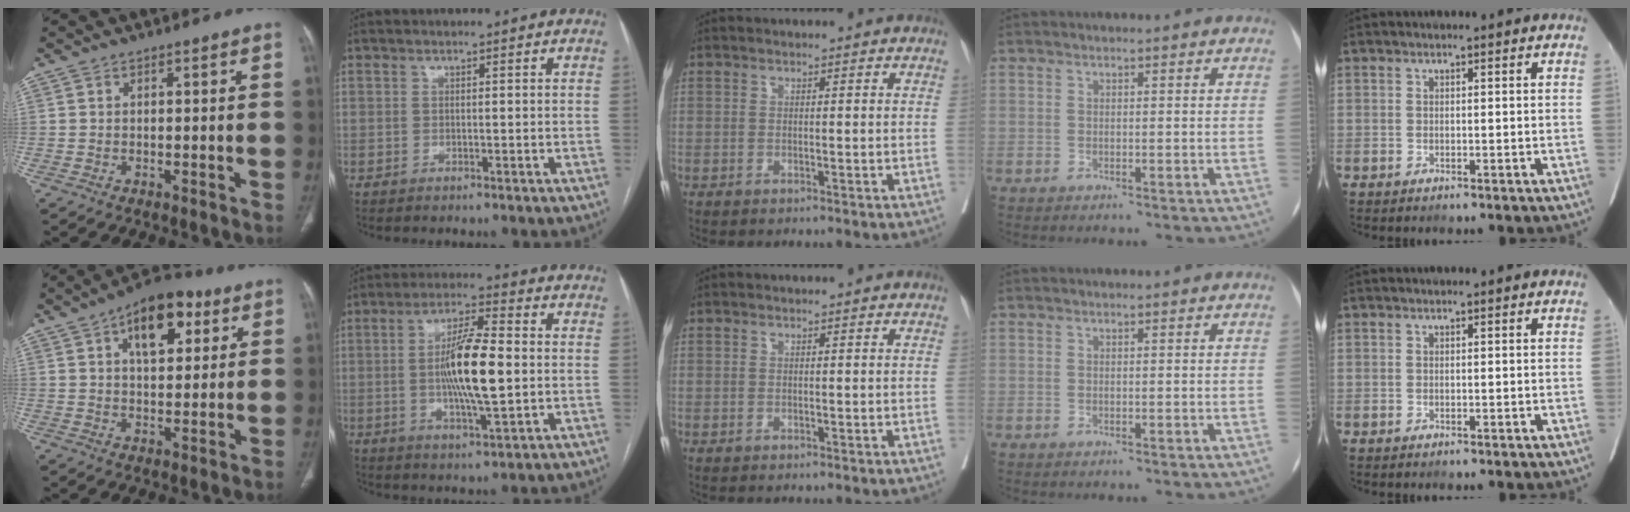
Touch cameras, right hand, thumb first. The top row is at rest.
{"thumb": {"total": 12.7, "force": [5.3, 6.7, 9.4], "torque": [-0.108, -0.002, 0.076]}, "index": {"total": 11.9, "force": [-0.6, 1.8, 11.7], "torque": [-0.216, 0.000, -0.012]}}